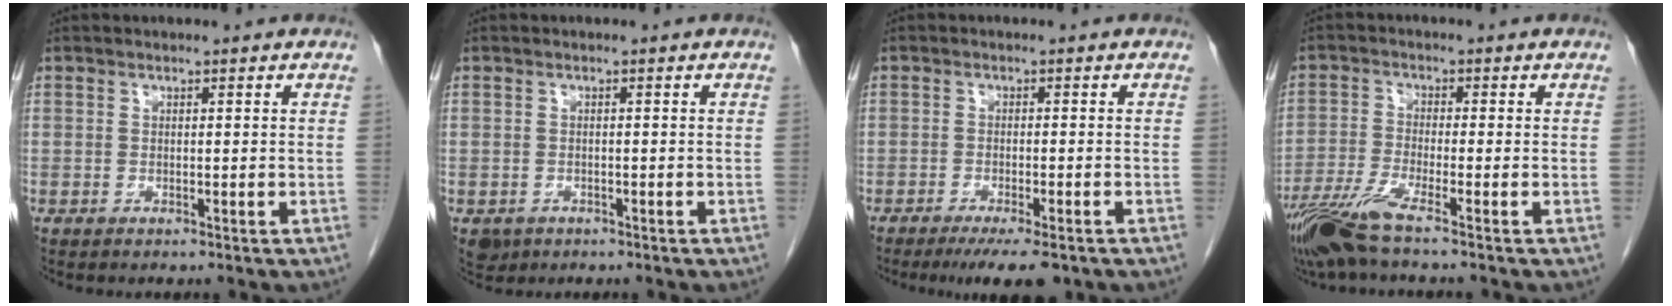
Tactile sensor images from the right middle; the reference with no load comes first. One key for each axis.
{"total": 2.4, "fx": -1.3, "fy": 1.9, "fz": 0.6, "tx": -0.011, "ty": 0.002, "tz": -0.014}
{"total": 7.2, "fx": -5.4, "fy": 1.1, "fz": 4.6, "tx": -0.056, "ty": -0.012, "tz": -0.078}
{"total": 7.0, "fx": -5.2, "fy": -0.6, "fz": 4.6, "tx": -0.095, "ty": -0.025, "tz": -0.103}